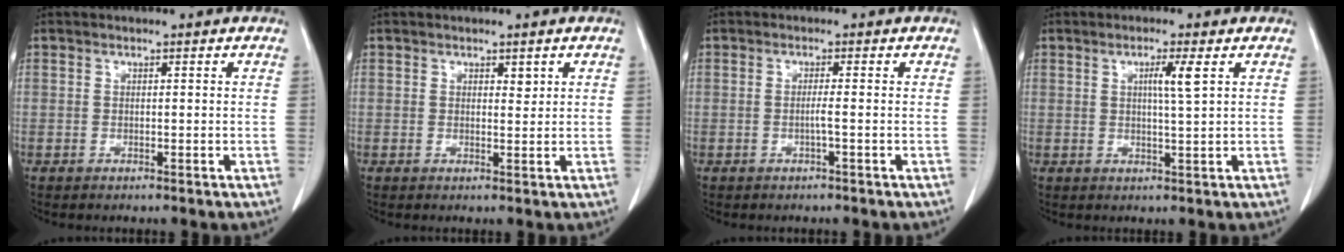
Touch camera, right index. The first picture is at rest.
{"total": 1.1, "force": [0.7, 0.6, 0.7], "torque": [-0.007, -0.005, 0.009]}
{"total": 1.3, "force": [-0.4, -0.3, 1.2], "torque": [-0.022, 0.000, -0.009]}
{"total": 3.4, "force": [1.2, -0.4, 3.2], "torque": [-0.058, -0.003, 0.019]}